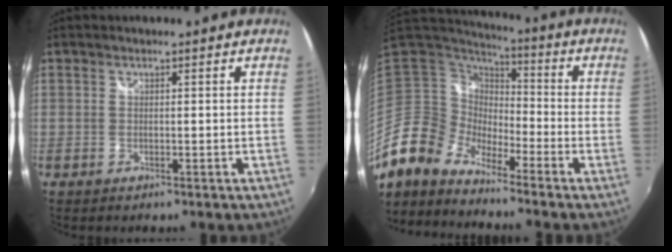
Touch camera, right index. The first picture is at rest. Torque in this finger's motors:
{"motor_torque": [0.02, -0.12, -0.55, -0.21]}